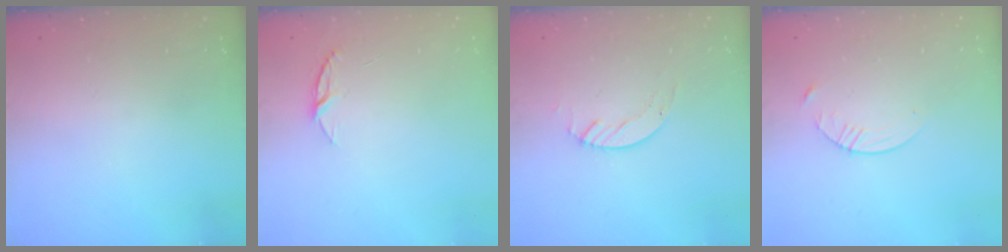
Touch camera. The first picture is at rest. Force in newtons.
{"total": 4.6, "press": 4.5, "slide": 0.4}
{"total": 2.7, "press": 2.7, "slide": 0.2}
{"total": 3.1, "press": 3.1, "slide": 0.4}